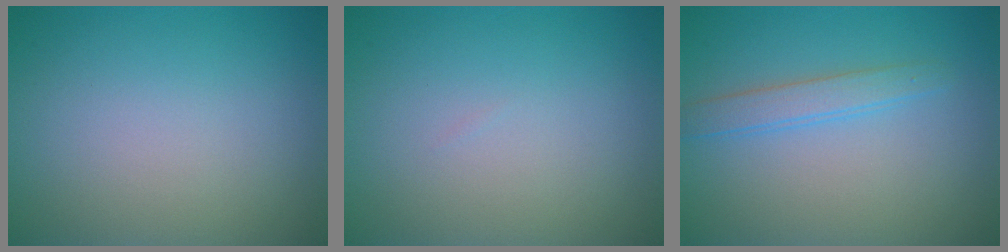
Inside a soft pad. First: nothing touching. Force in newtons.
{"total": 0.0}
{"total": 2.1, "press": 2.1, "slide": 0.1}